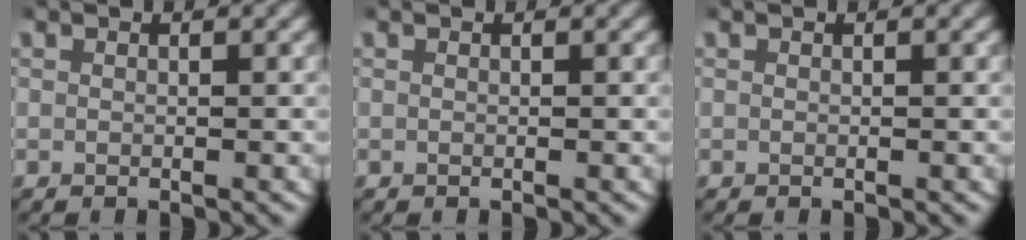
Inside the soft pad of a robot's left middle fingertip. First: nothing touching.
{"total": 0.0}
{"total": 0.0}